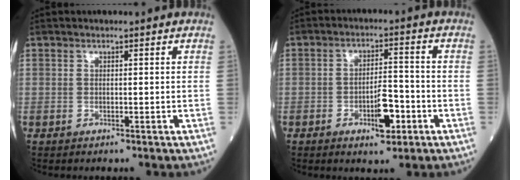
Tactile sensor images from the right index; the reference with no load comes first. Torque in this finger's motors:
{"motor_torque": [0.18, -0.14, 0.10, 0.03]}